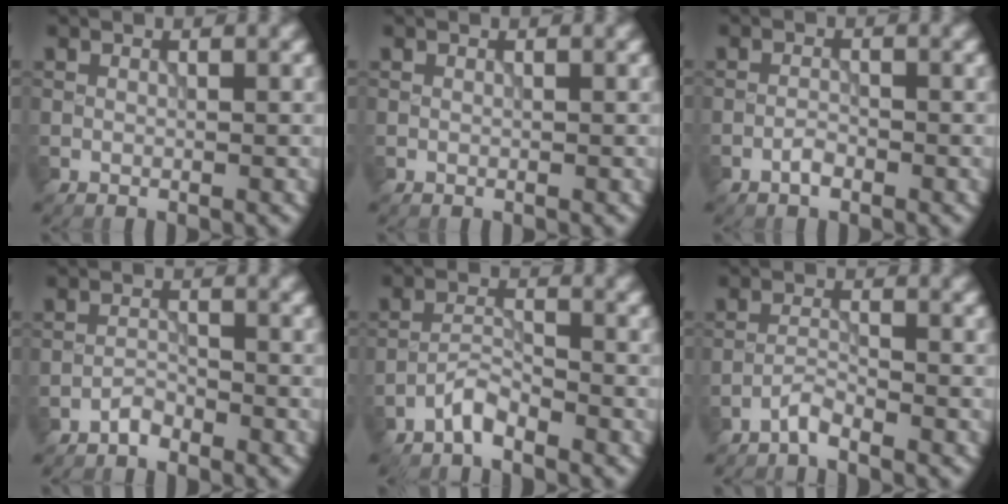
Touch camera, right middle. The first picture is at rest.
{"total": 0.0}
{"total": 1.1, "force": [-0.8, 0.4, 0.7], "torque": [-0.014, 0.003, -0.017]}
{"total": 1.3, "force": [-1.2, 0.4, 0.3], "torque": [-0.004, 0.006, -0.026]}
{"total": 2.2, "force": [-1.9, 0.4, 0.9], "torque": [-0.019, 0.008, -0.043]}
{"total": 1.5, "force": [-1.4, 0.0, 0.6], "torque": [-0.010, 0.006, -0.033]}